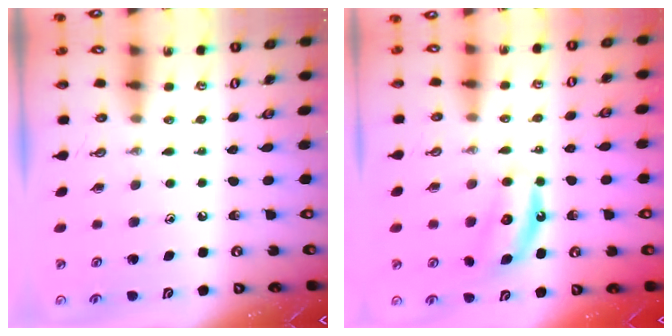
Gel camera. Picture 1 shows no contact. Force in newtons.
{"total": 6.0, "press": 6.0, "slide": 0.8}